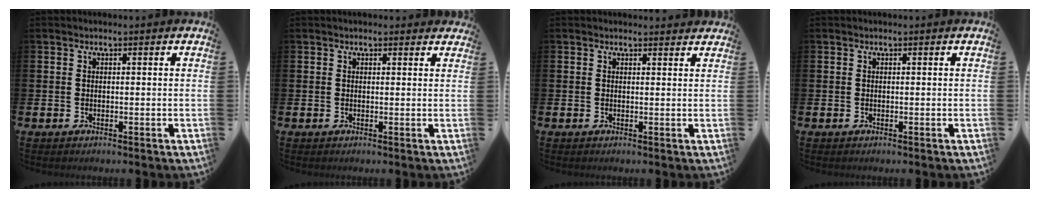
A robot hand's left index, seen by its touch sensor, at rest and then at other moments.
{"total": 0.8, "force": [0.7, 0.3, 0.1], "torque": [0.004, 0.002, 0.012]}
{"total": 1.0, "force": [0.9, 0.2, 0.0], "torque": [0.006, -0.001, 0.016]}
{"total": 0.0}